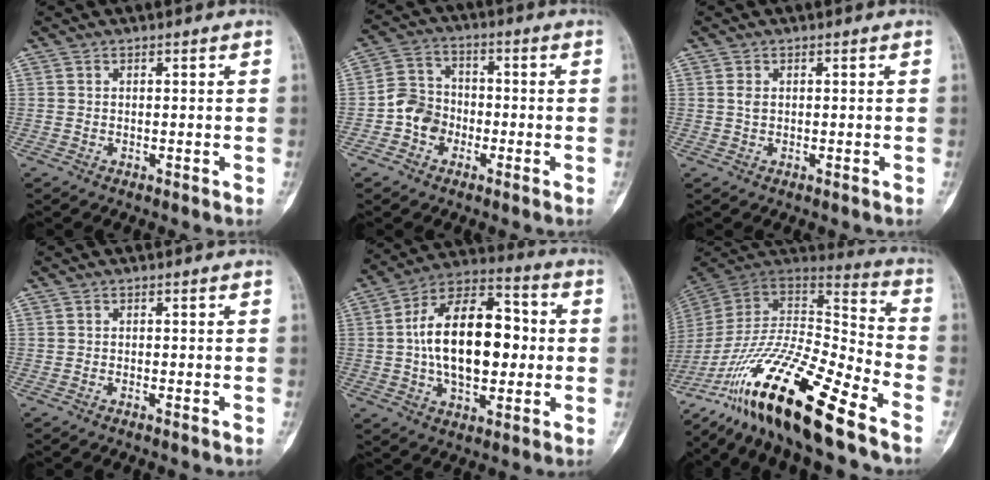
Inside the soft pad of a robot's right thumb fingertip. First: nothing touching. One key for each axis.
{"total": 7.1, "fx": -2.5, "fy": 5.9, "fz": 3.0, "tx": -0.033, "ty": 0.029, "tz": -0.057}
{"total": 0.9, "fx": 0.0, "fy": 0.5, "fz": 0.8, "tx": -0.014, "ty": -0.001, "tz": 0.001}
{"total": 0.6, "fx": -0.5, "fy": -0.1, "fz": 0.4, "tx": -0.007, "ty": 0.002, "tz": -0.008}
{"total": 20.5, "fx": 0.4, "fy": 11.6, "fz": 16.9, "tx": -0.258, "ty": 0.029, "tz": 0.005}
{"total": 27.5, "fx": -18.2, "fy": 5.8, "fz": 19.9, "tx": -0.368, "ty": 0.047, "tz": -0.321}